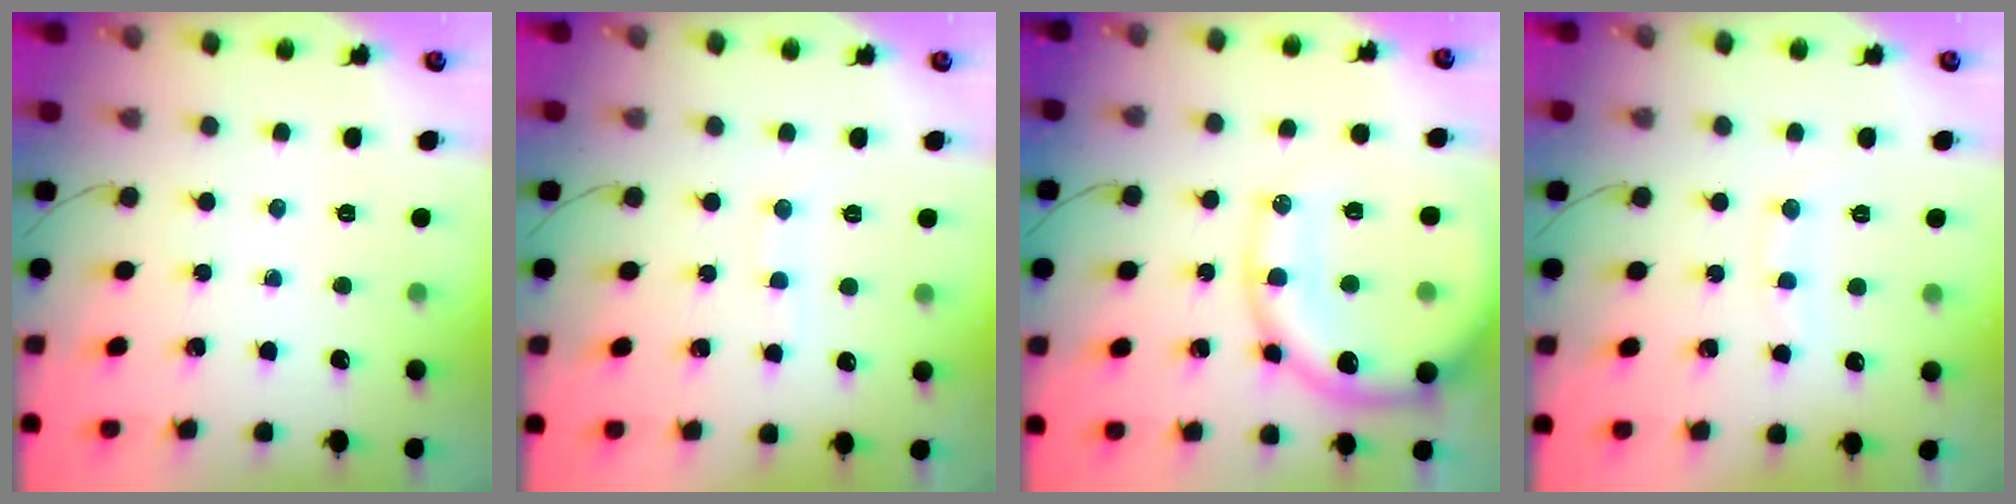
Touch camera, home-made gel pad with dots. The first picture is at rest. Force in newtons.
{"total": 6.1, "press": 6.0, "slide": 1.1}
{"total": 22.7, "press": 22.3, "slide": 4.2}
{"total": 8.3, "press": 8.2, "slide": 1.5}